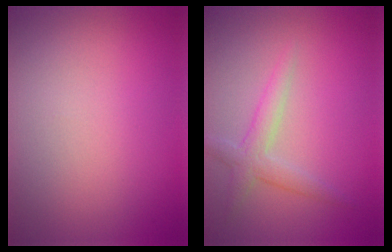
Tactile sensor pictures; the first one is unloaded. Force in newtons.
{"total": 2.4, "press": 2.4, "slide": 0.1}